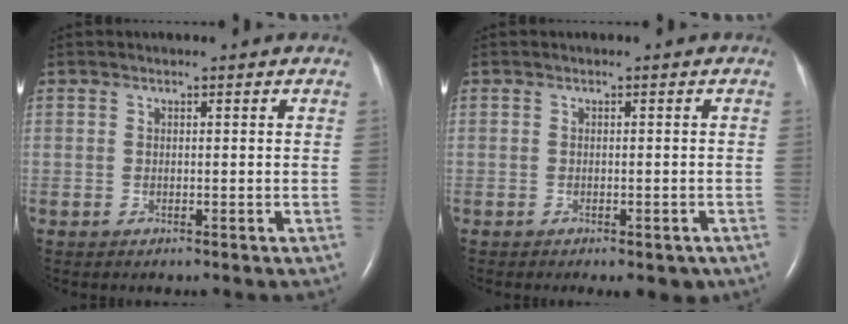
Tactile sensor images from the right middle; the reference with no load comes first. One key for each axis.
{"total": 3.8, "fx": -2.7, "fy": 1.6, "fz": 2.1, "tx": -0.021, "ty": -0.004, "tz": -0.030}